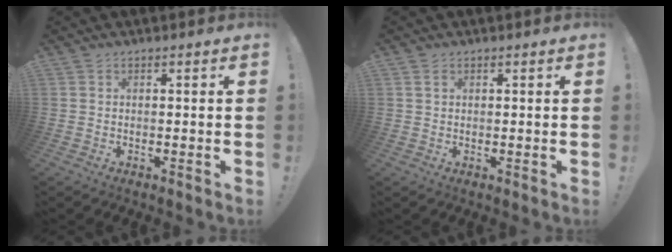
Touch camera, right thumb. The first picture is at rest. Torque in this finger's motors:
{"motor_torque": [-0.12, -0.11, -0.19, 0.03, -0.03]}